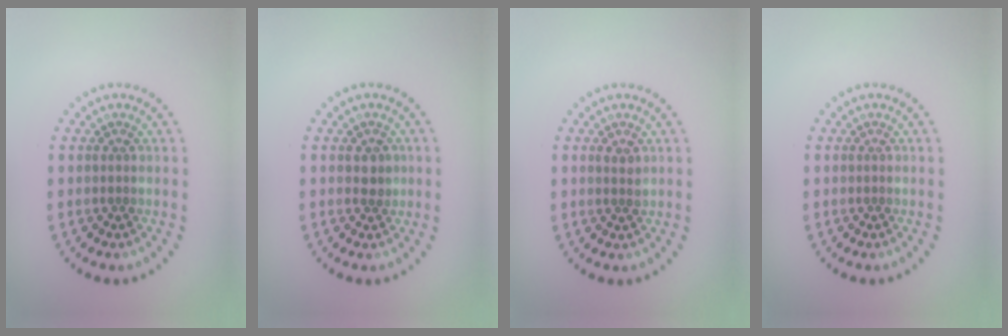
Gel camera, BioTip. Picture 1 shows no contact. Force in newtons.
{"total": 1.3, "press": 1.2, "slide": 0.5}
{"total": 0.9, "press": 0.8, "slide": 0.3}
{"total": 0.0}